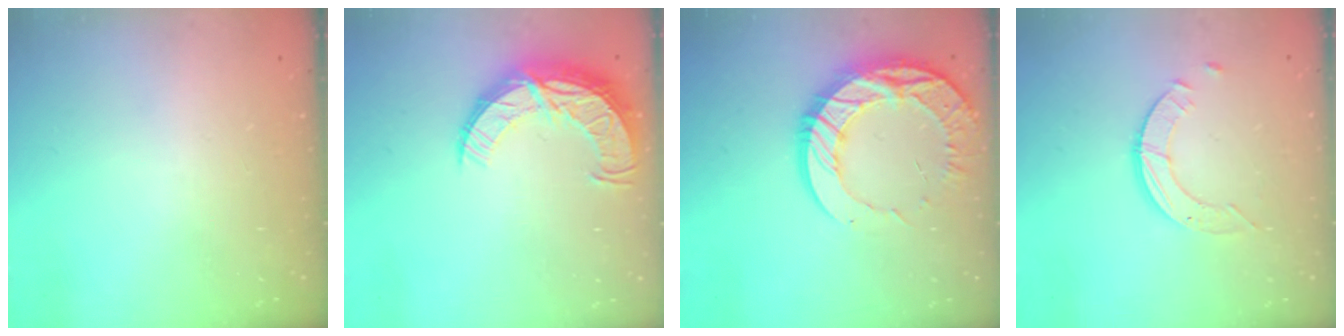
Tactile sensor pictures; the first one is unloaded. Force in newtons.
{"total": 12.4, "press": 12.4, "slide": 1.0}
{"total": 17.9, "press": 17.8, "slide": 1.6}
{"total": 3.6, "press": 3.6, "slide": 0.4}